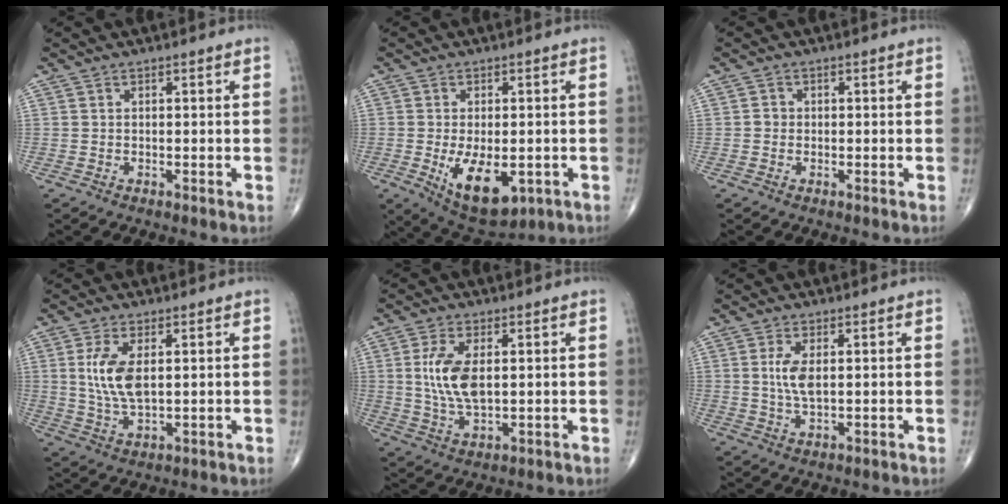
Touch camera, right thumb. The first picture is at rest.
{"total": 11.1, "force": [-2.9, 5.8, 9.0], "torque": [-0.125, -0.009, -0.030]}
{"total": 1.3, "force": [-0.2, 1.2, 0.4], "torque": [-0.001, 0.004, -0.006]}
{"total": 8.1, "force": [1.5, 3.7, 7.1], "torque": [-0.148, -0.010, 0.034]}
{"total": 9.0, "force": [1.3, 4.3, 7.8], "torque": [-0.163, -0.010, 0.029]}
{"total": 4.7, "force": [0.8, 1.9, 4.2], "torque": [-0.090, -0.006, 0.017]}